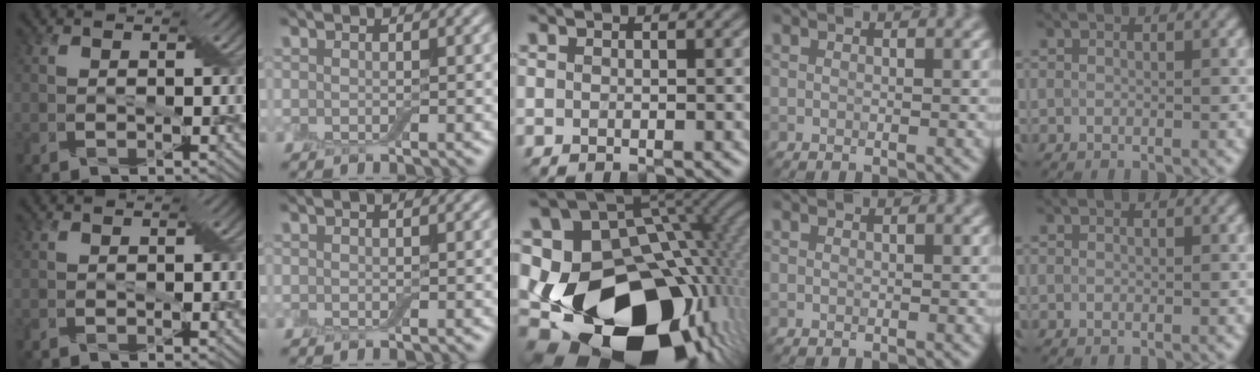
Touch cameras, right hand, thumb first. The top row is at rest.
{"middle": {"total": 20.3, "force": [-4.8, 14.0, 13.8], "torque": [-0.268, -0.042, -0.057]}}